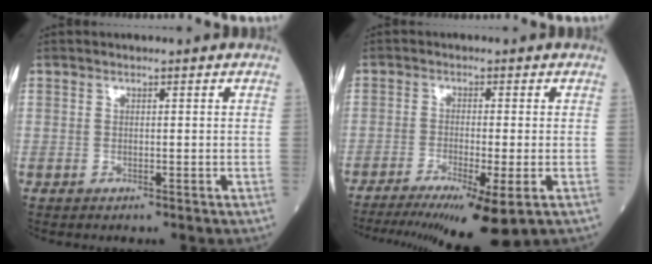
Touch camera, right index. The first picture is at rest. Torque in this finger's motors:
{"motor_torque": [0.52, -0.35, 0.30, 0.13]}